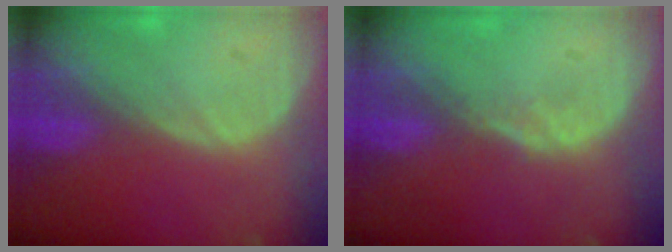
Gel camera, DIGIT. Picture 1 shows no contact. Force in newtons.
{"total": 1.5, "press": 1.2, "slide": 0.9}